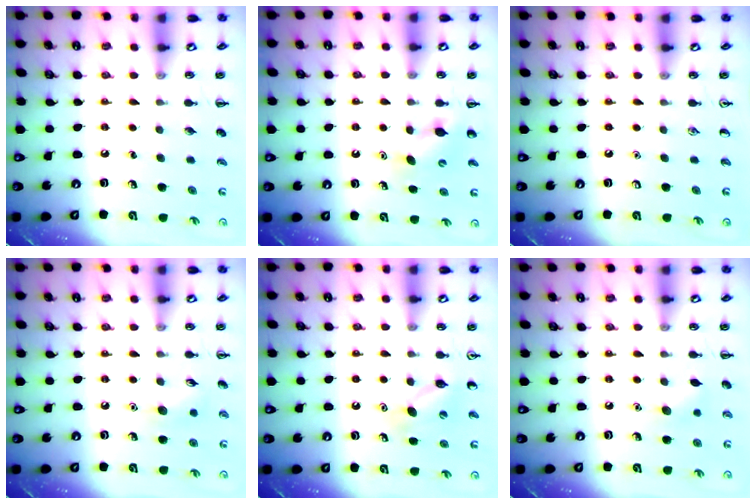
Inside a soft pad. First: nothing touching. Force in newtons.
{"total": 5.1, "press": 5.0, "slide": 1.3}
{"total": 0.0}
{"total": 7.0, "press": 6.8, "slide": 1.6}
{"total": 7.9, "press": 7.7, "slide": 1.4}
{"total": 6.0, "press": 5.8, "slide": 1.6}